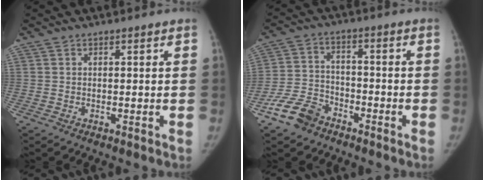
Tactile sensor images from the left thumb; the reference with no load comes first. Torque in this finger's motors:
{"motor_torque": [-1.01, 1.25, 0.86, 0.37, 0.01]}